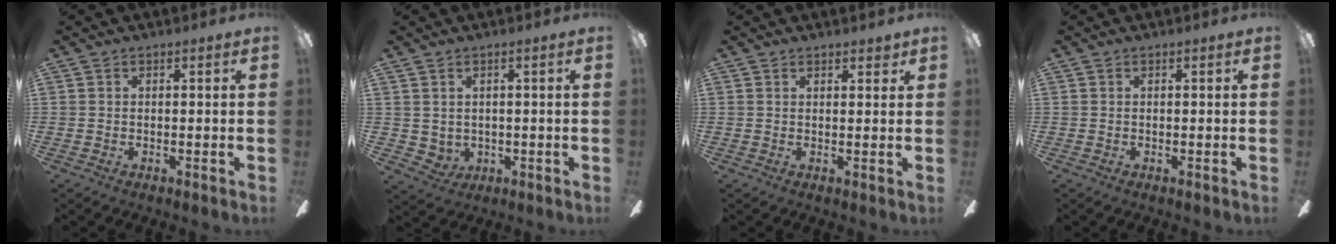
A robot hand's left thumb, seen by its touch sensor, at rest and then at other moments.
{"total": 2.9, "force": [1.6, 2.3, 0.5], "torque": [-0.017, -0.007, 0.030]}
{"total": 1.9, "force": [1.5, 0.5, 1.0], "torque": [-0.014, -0.003, 0.026]}
{"total": 0.0}